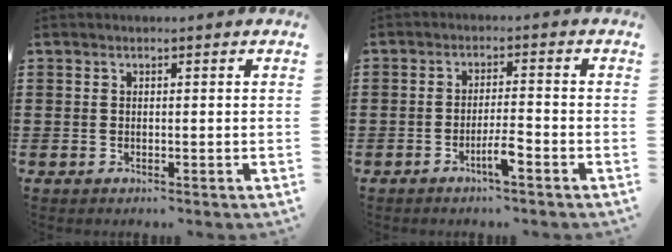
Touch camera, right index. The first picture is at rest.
{"total": 3.8, "force": [-2.2, 0.4, 3.0], "torque": [-0.058, 0.001, -0.042]}